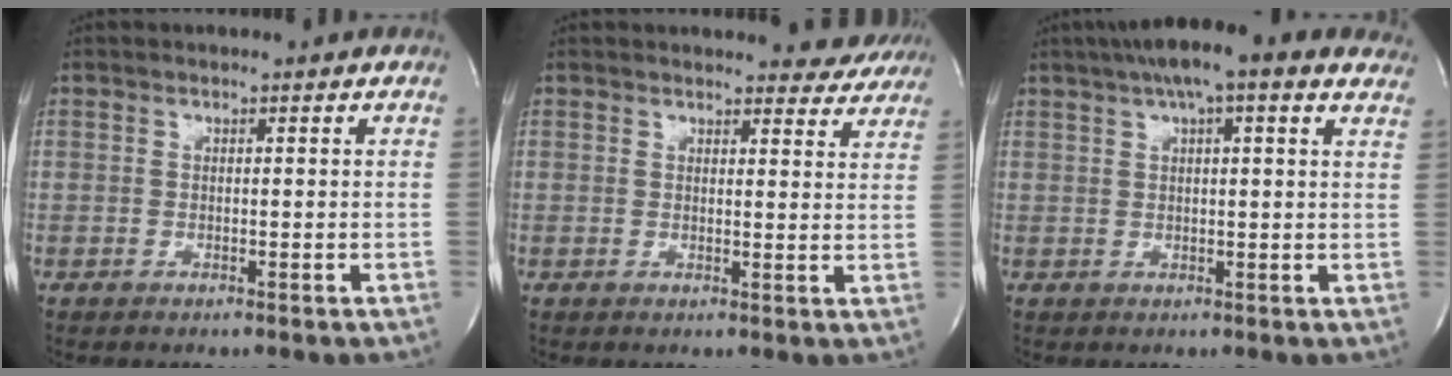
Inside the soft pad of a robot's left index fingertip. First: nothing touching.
{"total": 7.7, "force": [7.5, 1.9, 0.7], "torque": [0.017, -0.016, 0.059]}
{"total": 13.1, "force": [9.3, 2.8, 8.8], "torque": [-0.142, 0.045, 0.123]}